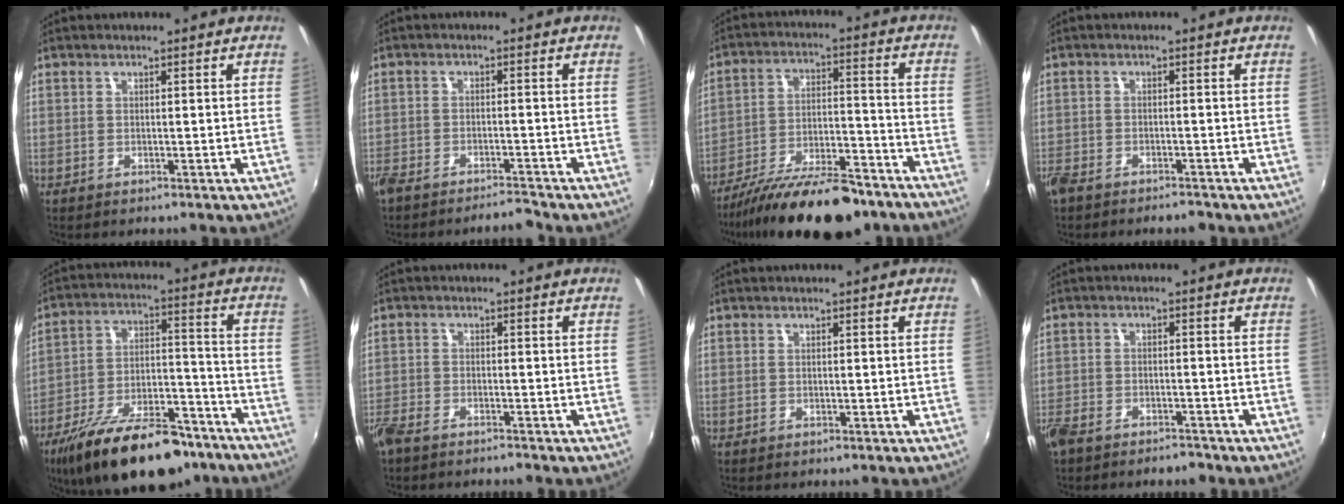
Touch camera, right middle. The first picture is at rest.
{"total": 5.2, "force": [-4.9, 0.7, 1.5], "torque": [-0.049, -0.007, -0.086]}
{"total": 20.1, "force": [-15.9, 5.8, 11.0], "torque": [-0.196, -0.029, -0.244]}
{"total": 5.7, "force": [-4.8, 2.1, 2.4], "torque": [-0.075, -0.018, -0.085]}
{"total": 23.7, "force": [-17.2, 9.4, 13.4], "torque": [-0.237, -0.011, -0.256]}
{"total": 5.5, "force": [-4.6, 1.6, 2.4], "torque": [-0.072, -0.021, -0.091]}
{"total": 0.0}
{"total": 8.1, "force": [-6.5, 3.8, 3.2], "torque": [-0.098, -0.017, -0.111]}